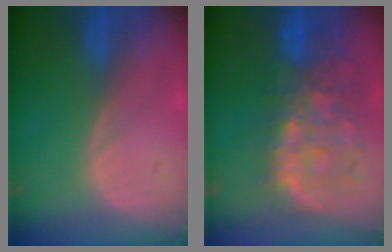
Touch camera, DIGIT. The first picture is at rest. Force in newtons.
{"total": 11.0, "press": 9.5, "slide": 5.6}